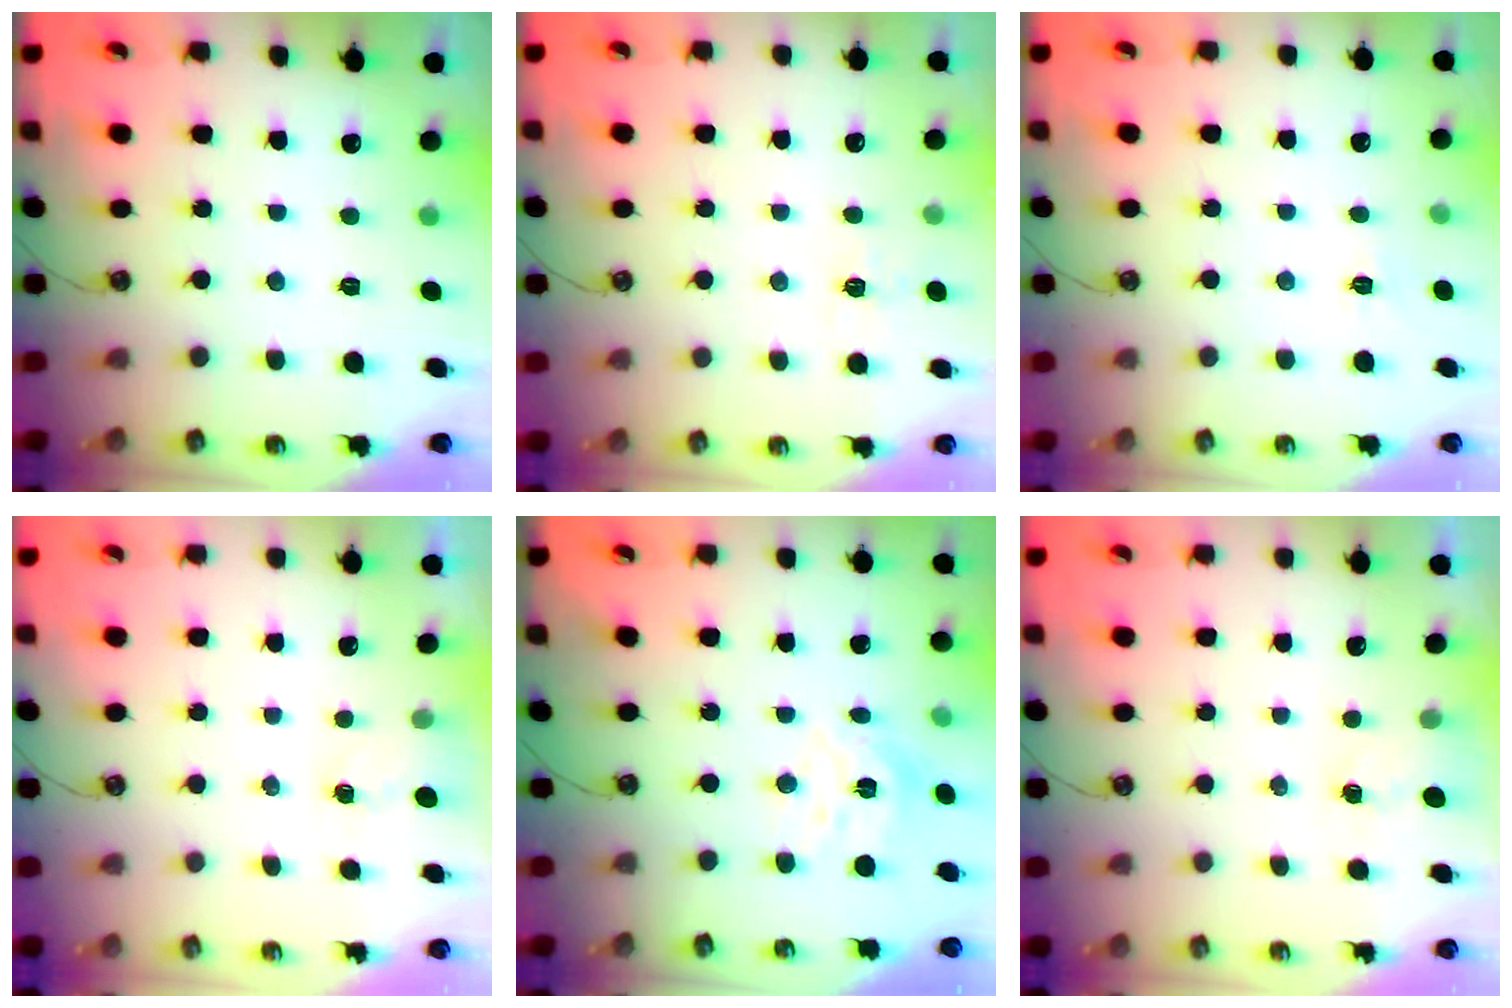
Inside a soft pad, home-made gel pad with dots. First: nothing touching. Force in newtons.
{"total": 3.9, "press": 3.9, "slide": 0.4}
{"total": 5.2, "press": 5.1, "slide": 0.7}
{"total": 1.1, "press": 1.1, "slide": 0.3}
{"total": 13.2, "press": 13.2, "slide": 1.1}
{"total": 1.1, "press": 1.1, "slide": 0.3}